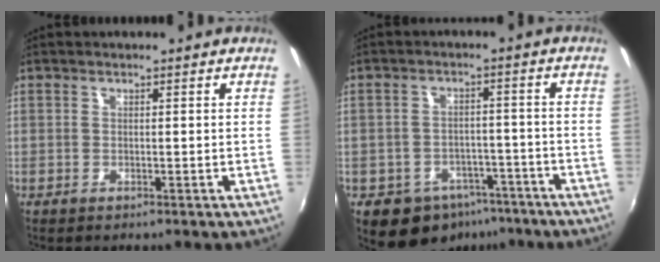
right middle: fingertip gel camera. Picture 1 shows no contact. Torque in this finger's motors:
{"motor_torque": [-0.02, -0.67, 0.05, 0.02]}